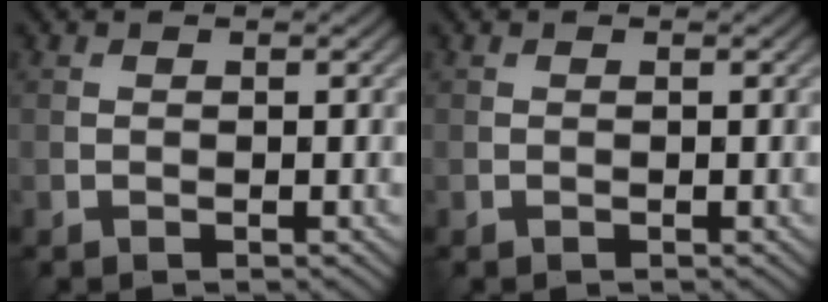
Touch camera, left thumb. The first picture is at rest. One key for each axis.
{"total": 0.0}